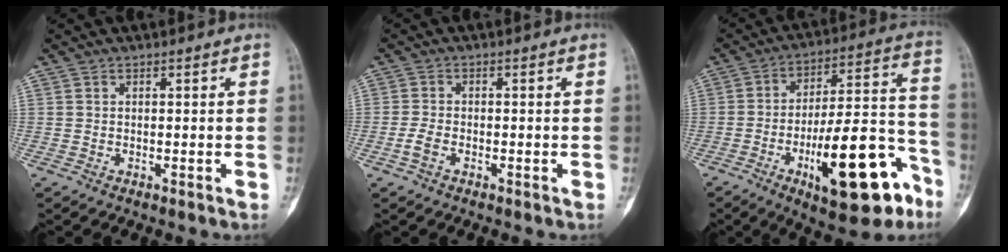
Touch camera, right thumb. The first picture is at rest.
{"total": 2.6, "force": [-1.1, 1.6, 1.8], "torque": [-0.043, 0.006, -0.024]}
{"total": 22.8, "force": [-10.5, 7.9, 18.6], "torque": [-0.251, 0.069, -0.149]}